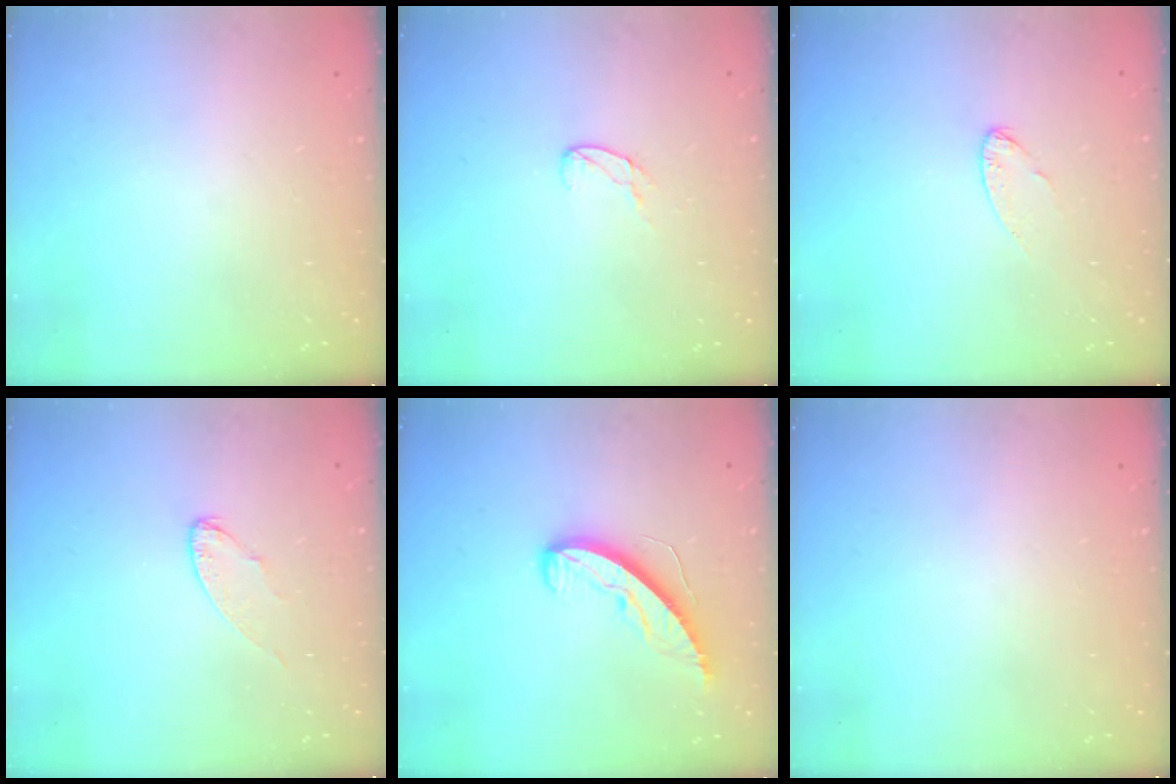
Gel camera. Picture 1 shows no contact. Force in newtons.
{"total": 5.5, "press": 5.4, "slide": 0.5}
{"total": 4.8, "press": 4.8, "slide": 0.4}
{"total": 5.2, "press": 5.2, "slide": 0.4}
{"total": 8.4, "press": 8.4, "slide": 0.6}
{"total": 0.0}